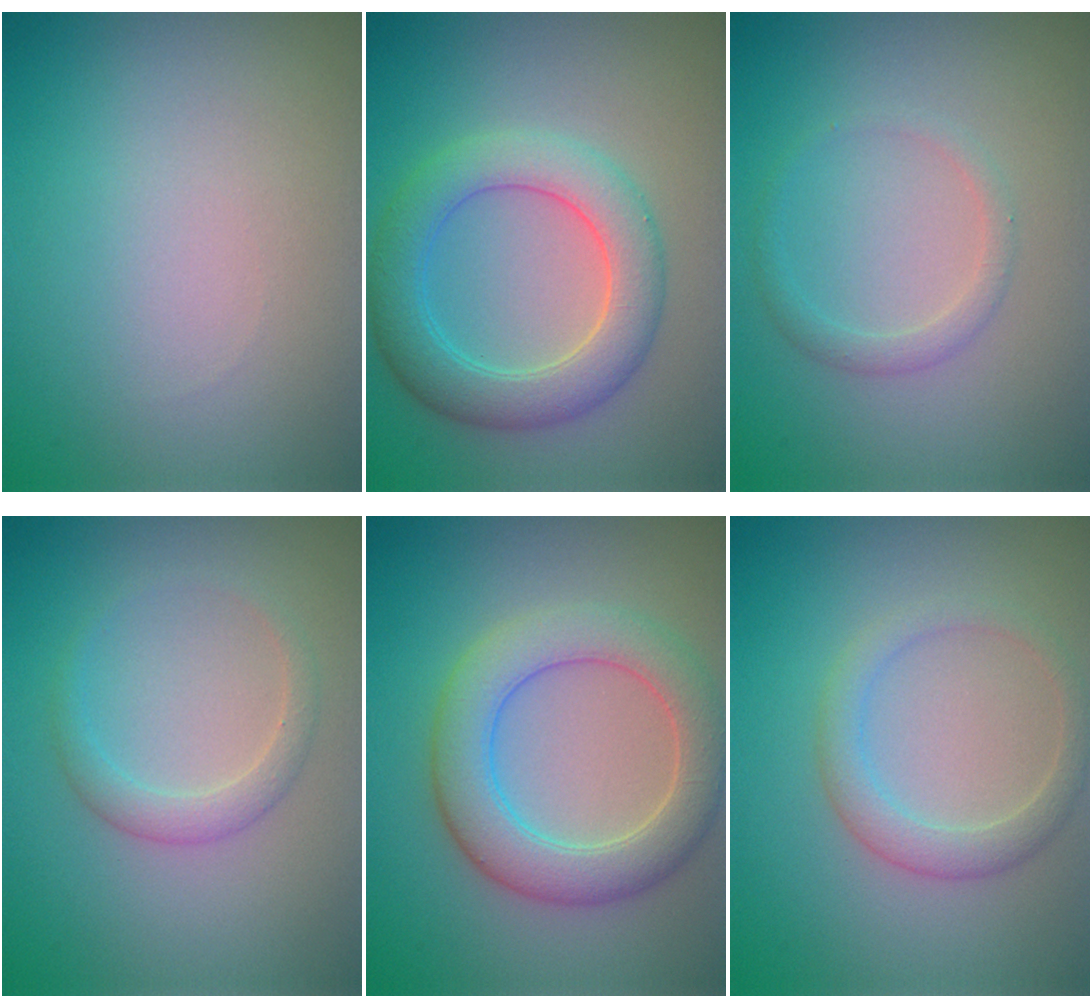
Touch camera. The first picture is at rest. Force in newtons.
{"total": 5.6, "press": 5.6, "slide": 0.2}
{"total": 1.5, "press": 1.5, "slide": 0.1}
{"total": 1.9, "press": 1.9, "slide": 0.1}
{"total": 5.9, "press": 5.9, "slide": 0.1}
{"total": 2.5, "press": 2.5, "slide": 0.0}